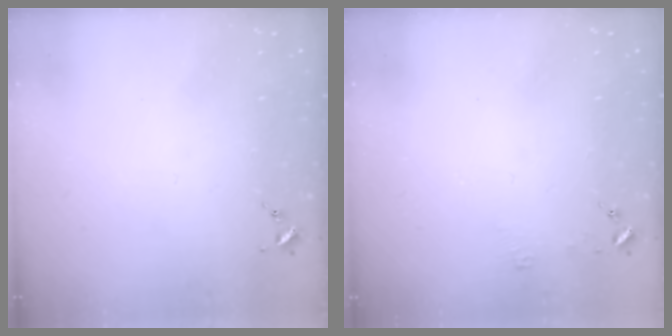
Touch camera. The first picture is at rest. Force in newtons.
{"total": 3.4, "press": 3.3, "slide": 0.3}